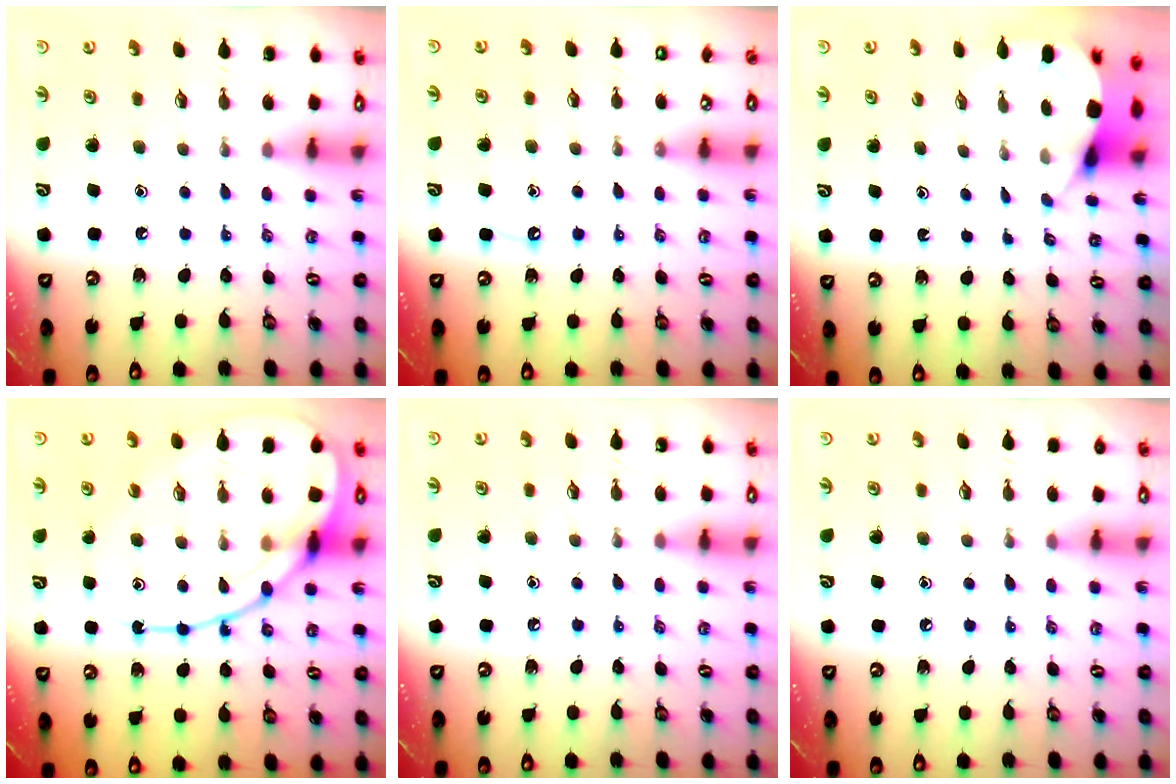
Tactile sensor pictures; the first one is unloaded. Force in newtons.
{"total": 4.9, "press": 4.8, "slide": 0.6}
{"total": 4.0, "press": 4.0, "slide": 0.3}
{"total": 17.3, "press": 17.2, "slide": 1.6}
{"total": 5.0, "press": 5.0, "slide": 0.6}
{"total": 4.7, "press": 4.7, "slide": 0.5}